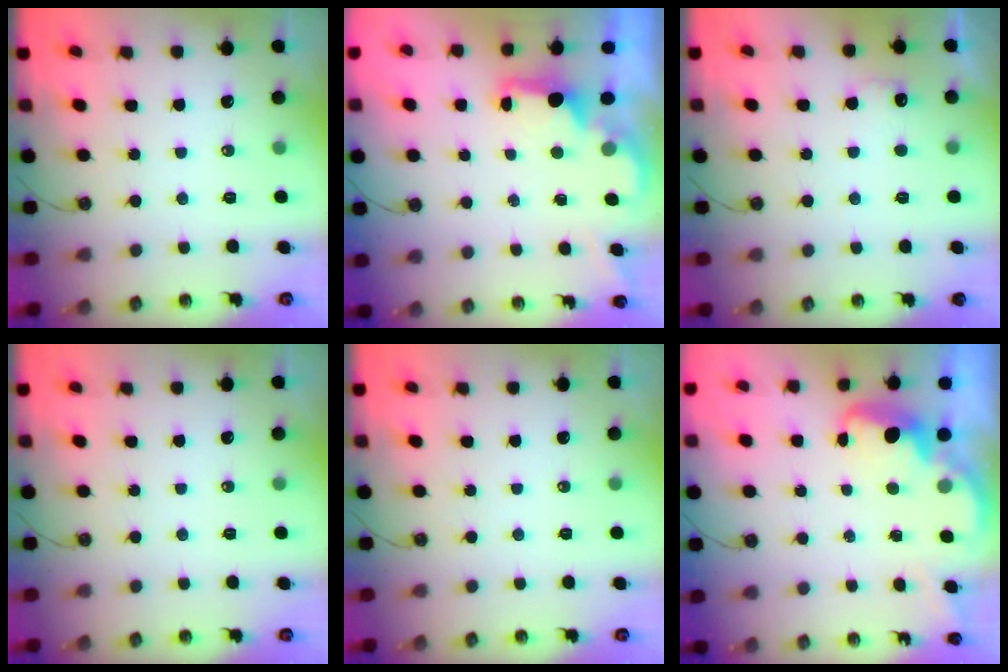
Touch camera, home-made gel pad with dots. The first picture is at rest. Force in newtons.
{"total": 1.9, "press": 1.7, "slide": 0.8}
{"total": 6.0, "press": 5.9, "slide": 0.5}
{"total": 0.0}
{"total": 0.0}
{"total": 2.5, "press": 2.5, "slide": 0.4}